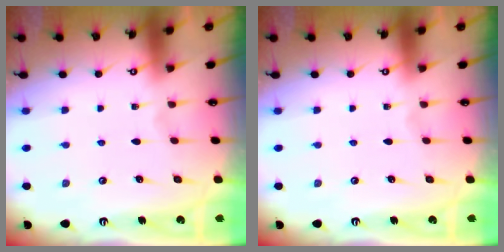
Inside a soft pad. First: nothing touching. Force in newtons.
{"total": 0.0}